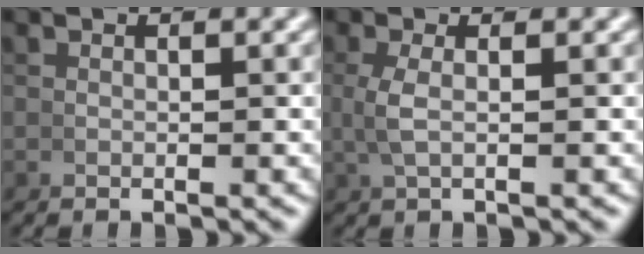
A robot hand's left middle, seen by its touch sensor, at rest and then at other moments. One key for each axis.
{"total": 1.9, "fx": 0.3, "fy": 0.3, "fz": 1.8, "tx": -0.050, "ty": 0.000, "tz": 0.011}